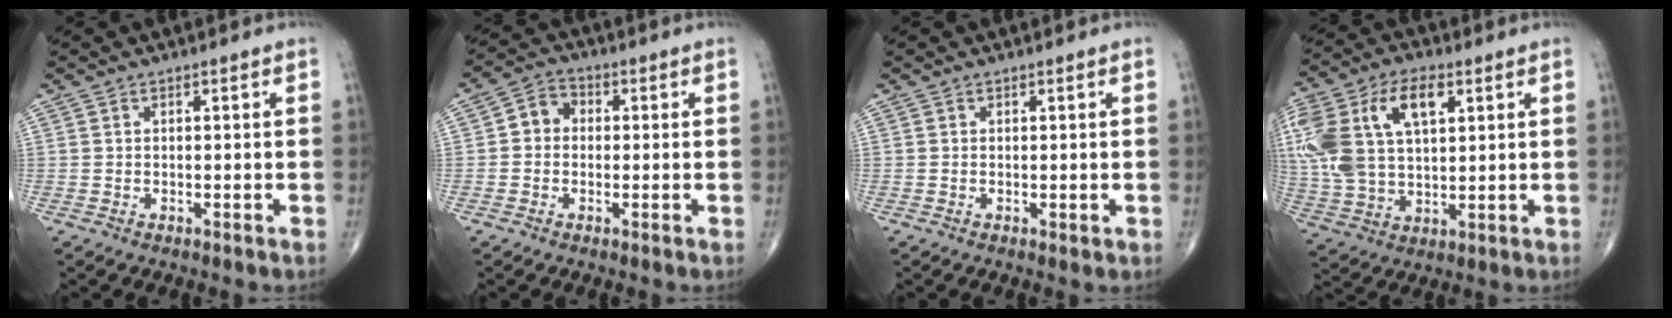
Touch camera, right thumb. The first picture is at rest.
{"total": 4.7, "force": [-0.1, 4.0, 2.4], "torque": [-0.025, 0.018, -0.013]}
{"total": 0.6, "force": [0.0, 0.3, 0.5], "torque": [-0.006, -0.002, 0.001]}
{"total": 19.7, "force": [6.1, 11.2, 15.1], "torque": [-0.329, 0.012, 0.115]}